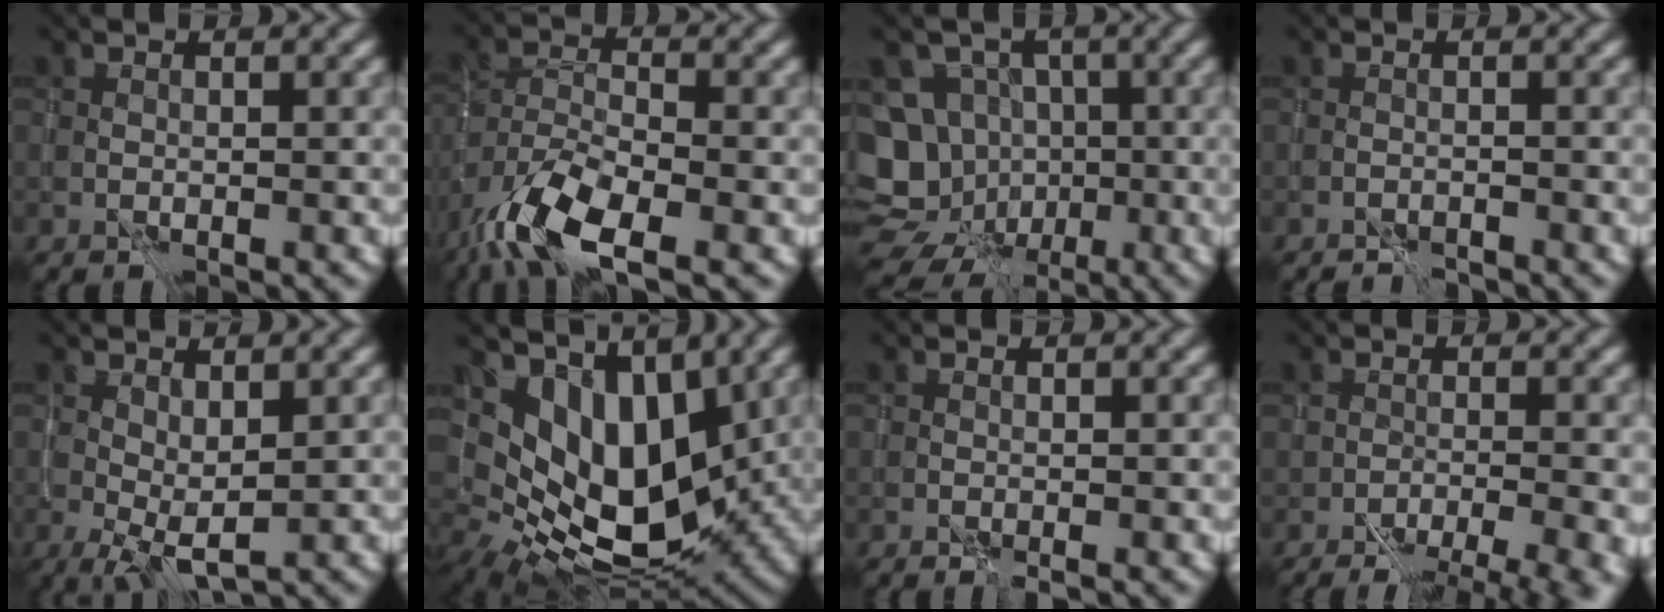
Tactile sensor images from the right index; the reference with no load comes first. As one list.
[{"total": 8.2, "force": [-5.1, 2.7, 5.8], "torque": [-0.106, -0.003, -0.102]}, {"total": 11.4, "force": [-3.3, 10.3, 3.5], "torque": [-0.079, -0.008, -0.052]}, {"total": 0.8, "force": [-0.8, -0.3, -0.2], "torque": [0.006, 0.005, -0.015]}, {"total": 2.7, "force": [0.6, 1.0, 2.4], "torque": [-0.049, -0.006, 0.017]}, {"total": 9.8, "force": [3.5, 5.8, 7.1], "torque": [-0.135, -0.023, 0.067]}, {"total": 0.0}, {"total": 9.1, "force": [-7.1, 2.5, 5.0], "torque": [-0.062, -0.013, -0.073]}]